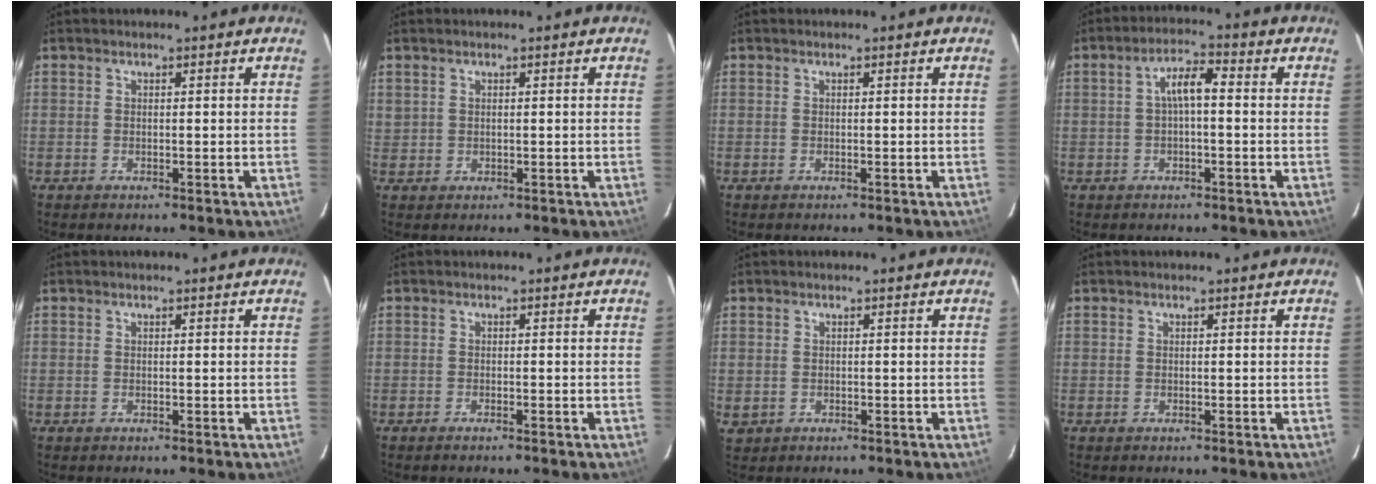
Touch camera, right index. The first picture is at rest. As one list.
[{"total": 1.2, "force": [0.5, 0.9, 0.5], "torque": [-0.010, 0.004, 0.013]}, {"total": 0.0}, {"total": 4.6, "force": [-0.2, 1.5, 4.4], "torque": [-0.083, 0.016, -0.001]}, {"total": 0.0}, {"total": 0.9, "force": [-0.8, 0.1, 0.3], "torque": [-0.009, -0.001, -0.018]}, {"total": 1.9, "force": [-0.1, 1.9, 0.4], "torque": [-0.004, -0.001, 0.000]}, {"total": 0.0}]